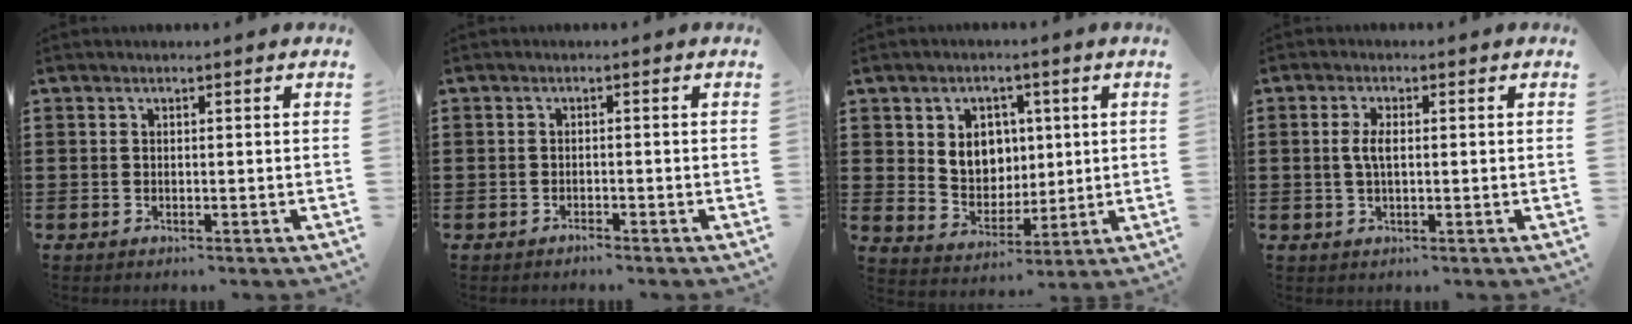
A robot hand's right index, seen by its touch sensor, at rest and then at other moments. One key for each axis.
{"total": 1.0, "fx": -1.0, "fy": 0.0, "fz": 0.1, "tx": -0.005, "ty": -0.002, "tz": -0.020}
{"total": 6.0, "fx": 1.7, "fy": 5.3, "fz": 2.2, "tx": -0.044, "ty": 0.005, "tz": 0.025}
{"total": 3.0, "fx": 0.1, "fy": 1.0, "fz": 2.8, "tx": -0.062, "ty": 0.000, "tz": -0.002}